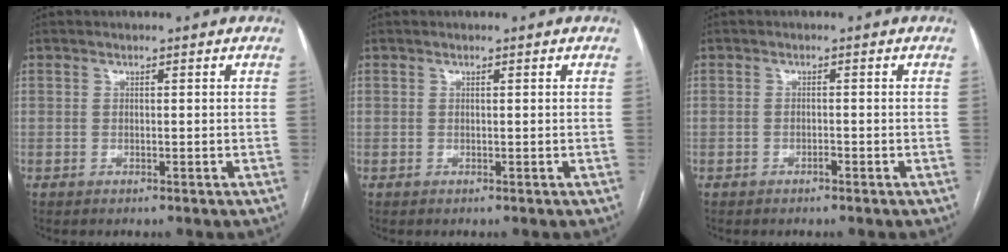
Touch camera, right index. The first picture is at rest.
{"total": 0.0}
{"total": 0.7, "force": [-0.6, 0.2, 0.4], "torque": [-0.009, 0.001, -0.010]}